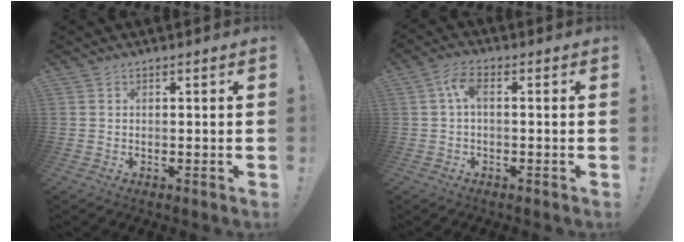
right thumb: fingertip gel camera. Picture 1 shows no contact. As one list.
[{"total": 5.2, "force": [0.2, 2.0, 4.8], "torque": [-0.102, 0.008, 0.005]}]